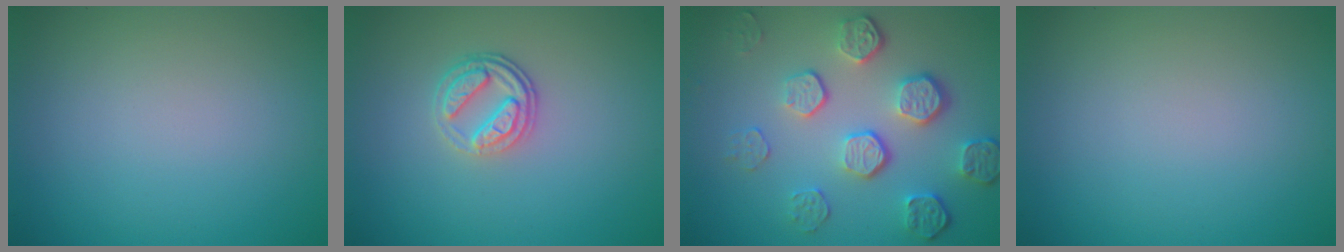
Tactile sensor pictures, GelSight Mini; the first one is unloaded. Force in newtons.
{"total": 3.0, "press": 2.5, "slide": 1.7}
{"total": 5.6, "press": 4.0, "slide": 3.9}
{"total": 0.0}